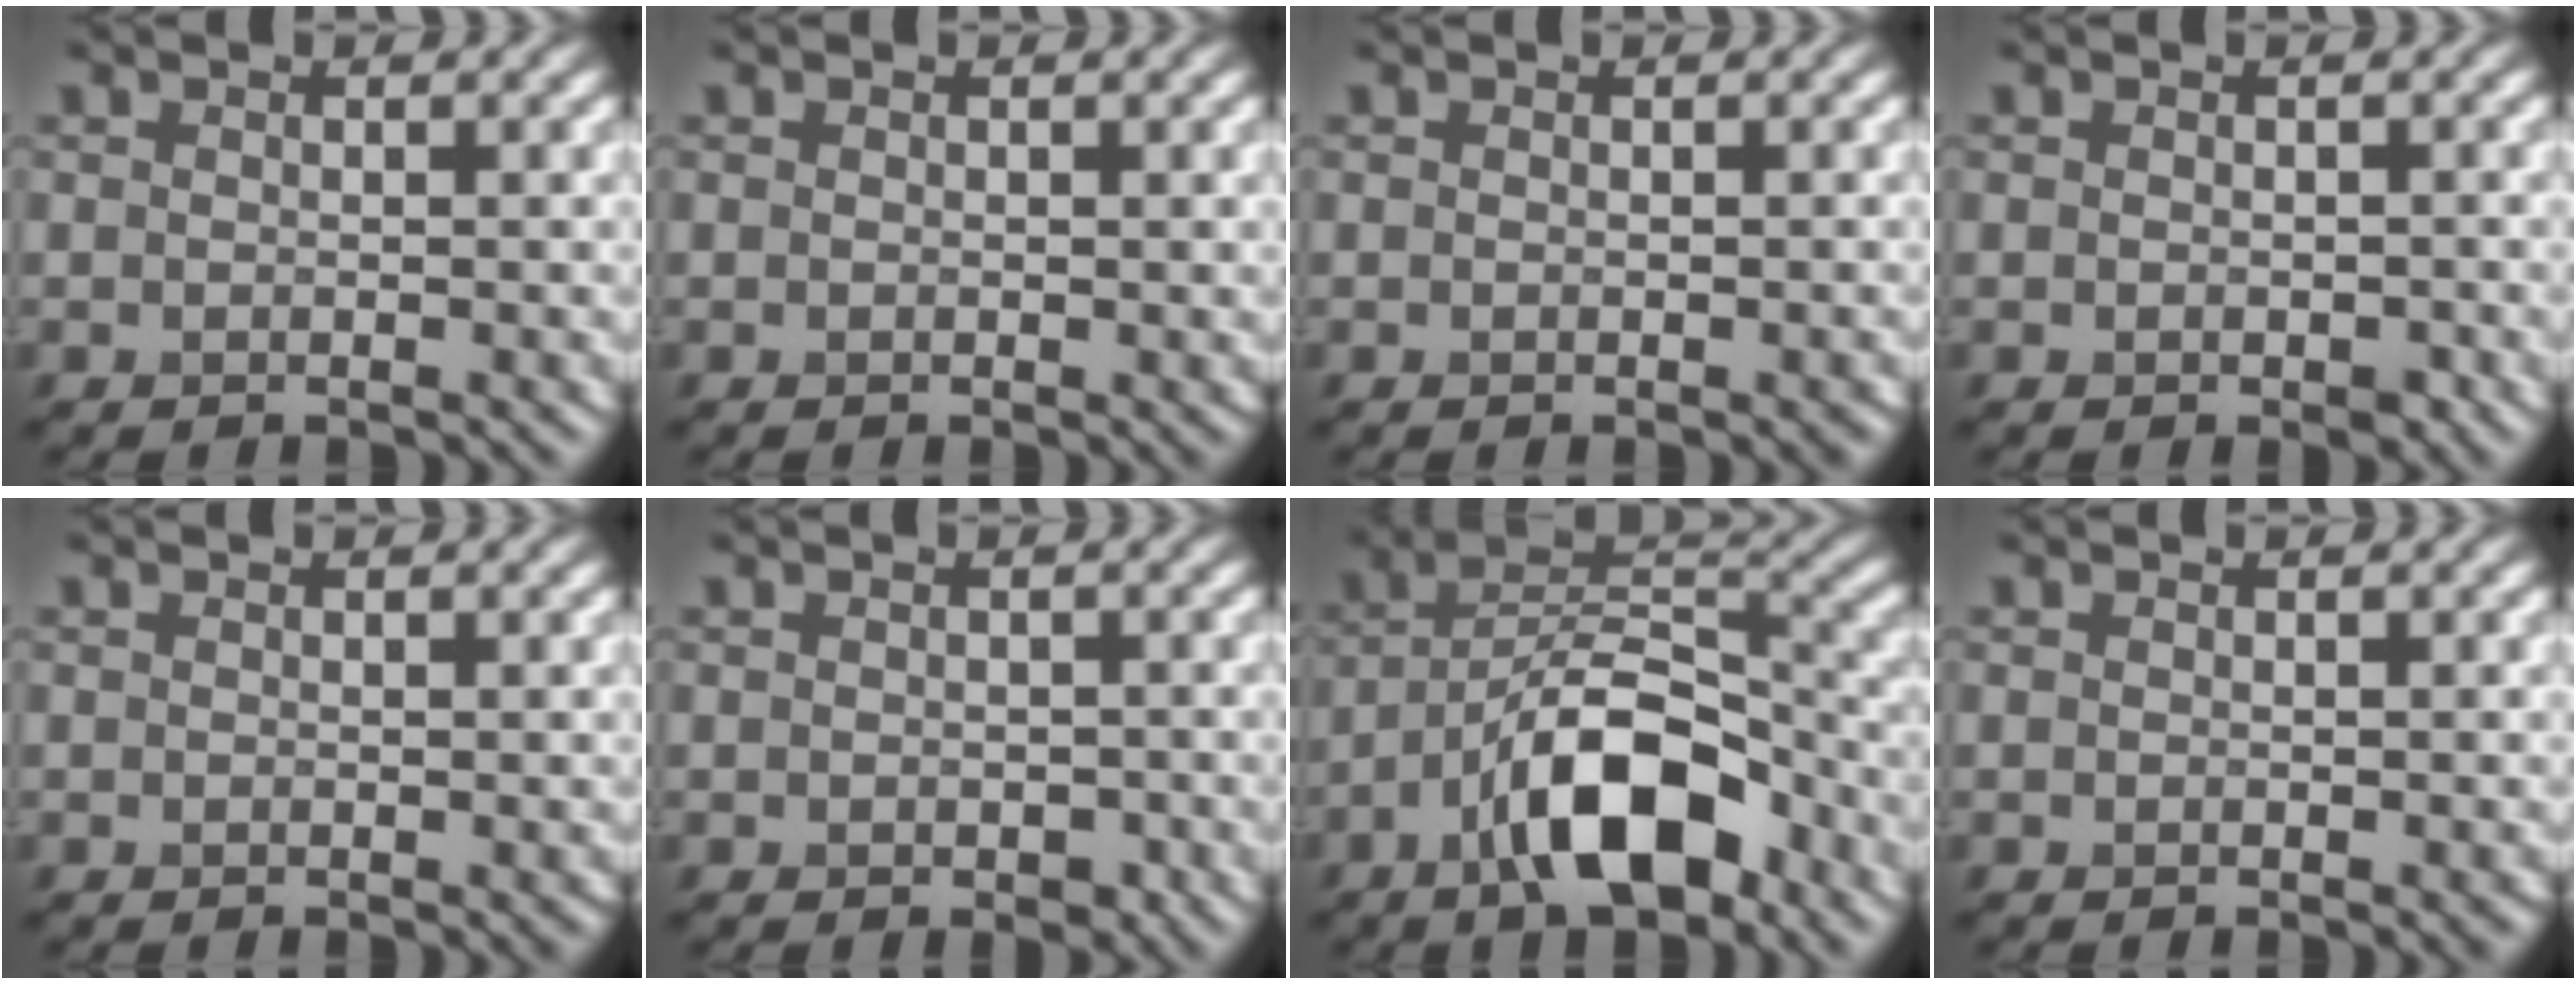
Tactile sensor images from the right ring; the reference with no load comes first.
{"total": 0.0}
{"total": 0.0}
{"total": 0.7, "force": [-0.2, 0.5, 0.4], "torque": [-0.002, -0.004, -0.002]}
{"total": 0.0}
{"total": 1.0, "force": [-0.2, 0.8, 0.6], "torque": [-0.005, -0.006, -0.003]}
{"total": 9.0, "force": [-4.6, 3.8, 6.7], "torque": [-0.107, 0.017, -0.086]}
{"total": 0.0}